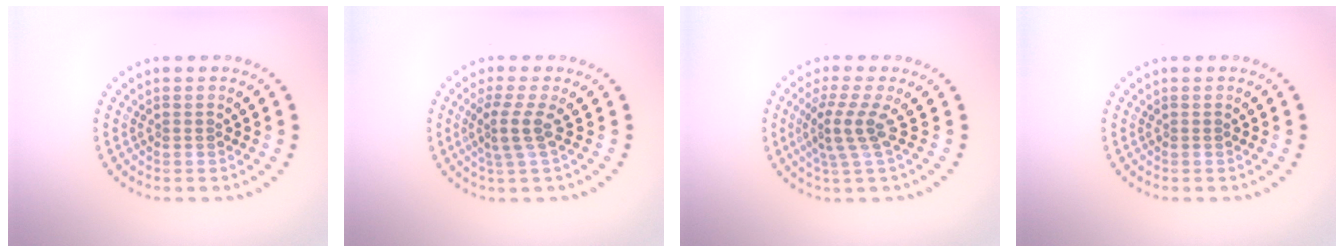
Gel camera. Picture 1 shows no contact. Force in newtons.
{"total": 2.5, "press": 1.8, "slide": 1.7}
{"total": 2.9, "press": 1.9, "slide": 2.2}
{"total": 0.0}